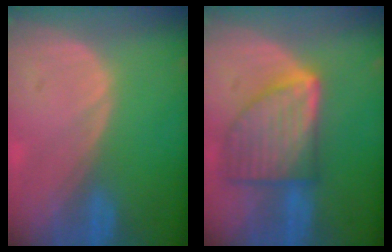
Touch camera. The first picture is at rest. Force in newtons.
{"total": 9.3, "press": 9.3, "slide": 0.4}